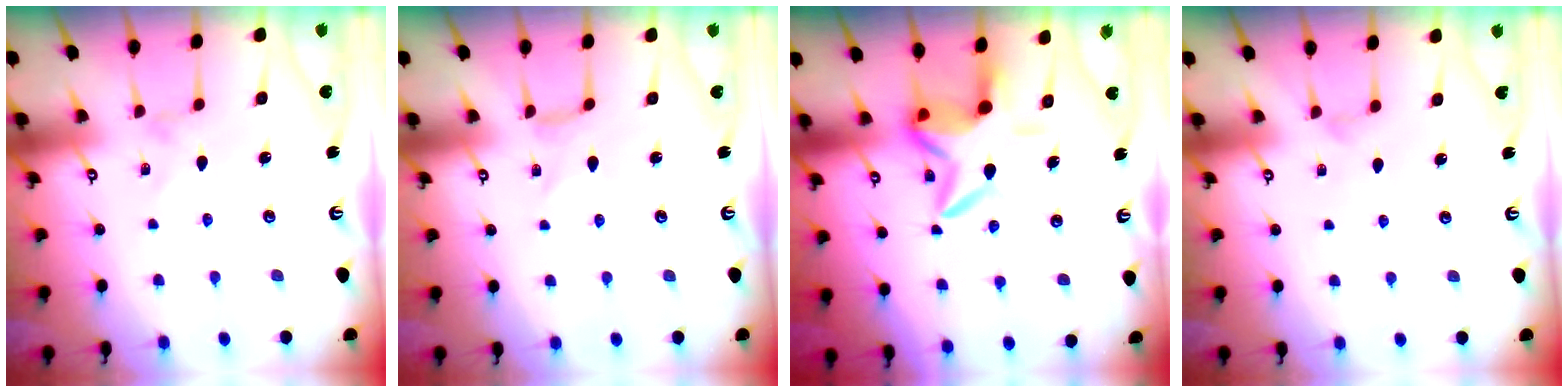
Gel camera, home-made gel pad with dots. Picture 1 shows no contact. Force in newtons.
{"total": 0.0}
{"total": 8.2, "press": 8.2, "slide": 1.0}
{"total": 1.3, "press": 1.3, "slide": 0.3}